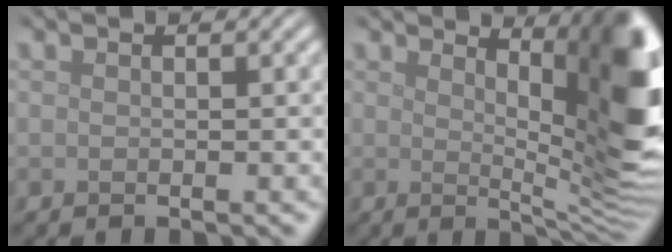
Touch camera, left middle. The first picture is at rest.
{"total": 11.8, "force": [3.5, 3.6, 10.6], "torque": [-0.106, 0.004, 0.049]}